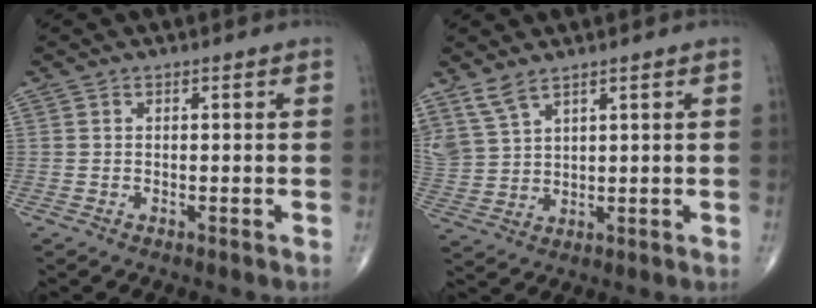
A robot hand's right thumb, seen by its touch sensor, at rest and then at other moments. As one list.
[{"total": 6.1, "force": [4.7, 2.2, 3.1], "torque": [-0.068, -0.016, 0.112]}]